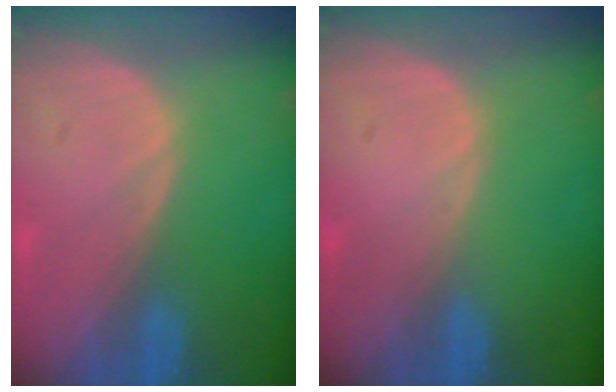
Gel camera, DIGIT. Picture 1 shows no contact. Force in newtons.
{"total": 0.0}